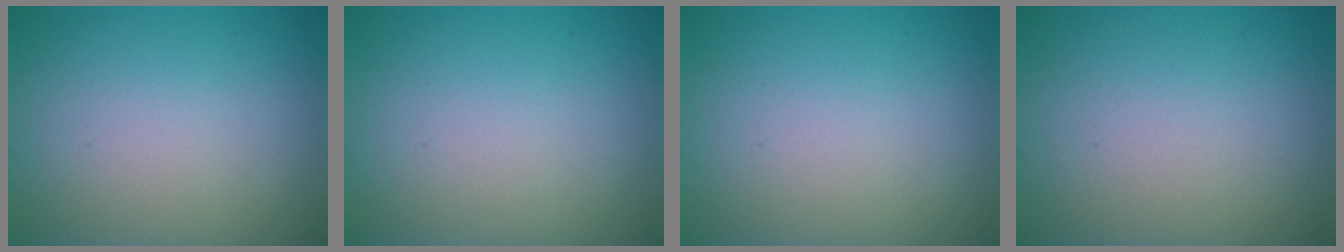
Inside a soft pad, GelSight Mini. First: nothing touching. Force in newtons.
{"total": 0.0}
{"total": 0.0}
{"total": 0.0}